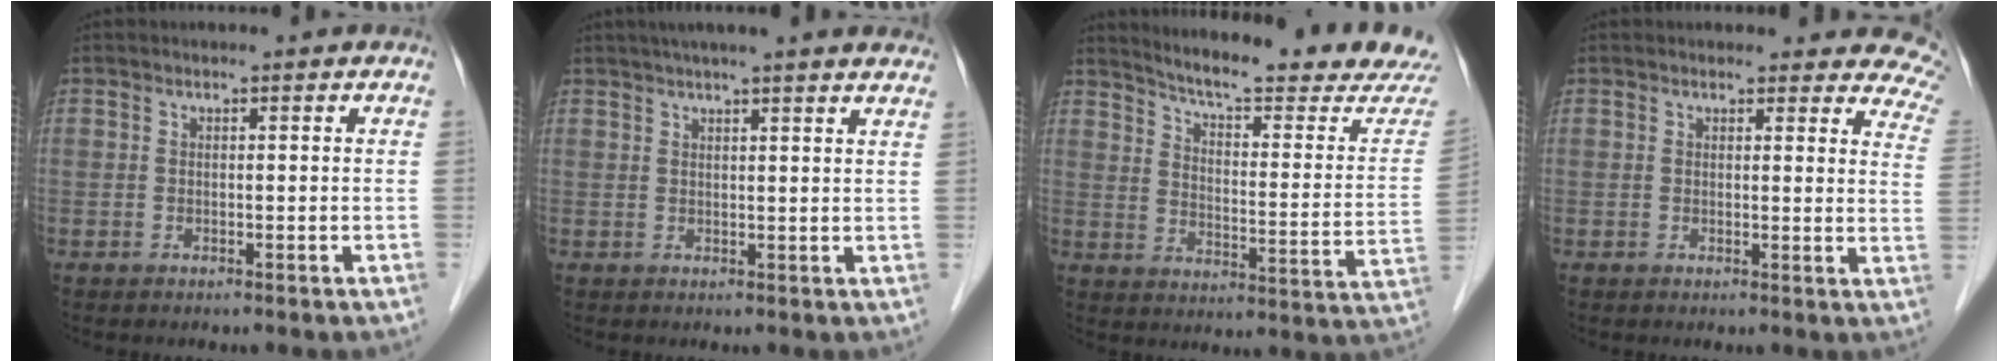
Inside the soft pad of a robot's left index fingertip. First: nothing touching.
{"total": 16.1, "force": [14.1, 0.8, 7.8], "torque": [-0.113, 0.028, 0.167]}
{"total": 21.1, "force": [19.9, -0.1, 7.2], "torque": [-0.111, -0.096, 0.249]}
{"total": 11.3, "force": [10.3, 3.9, 2.7], "torque": [0.022, -0.039, 0.069]}